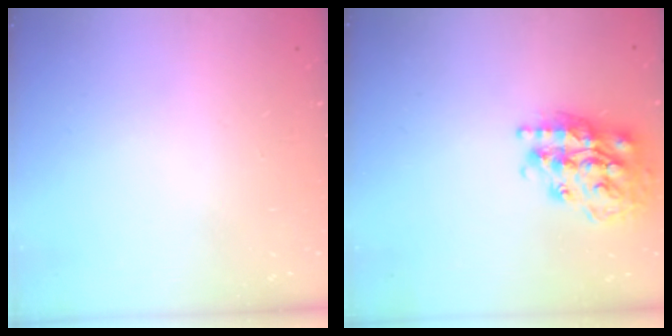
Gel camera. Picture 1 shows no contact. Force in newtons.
{"total": 19.6, "press": 19.5, "slide": 1.7}